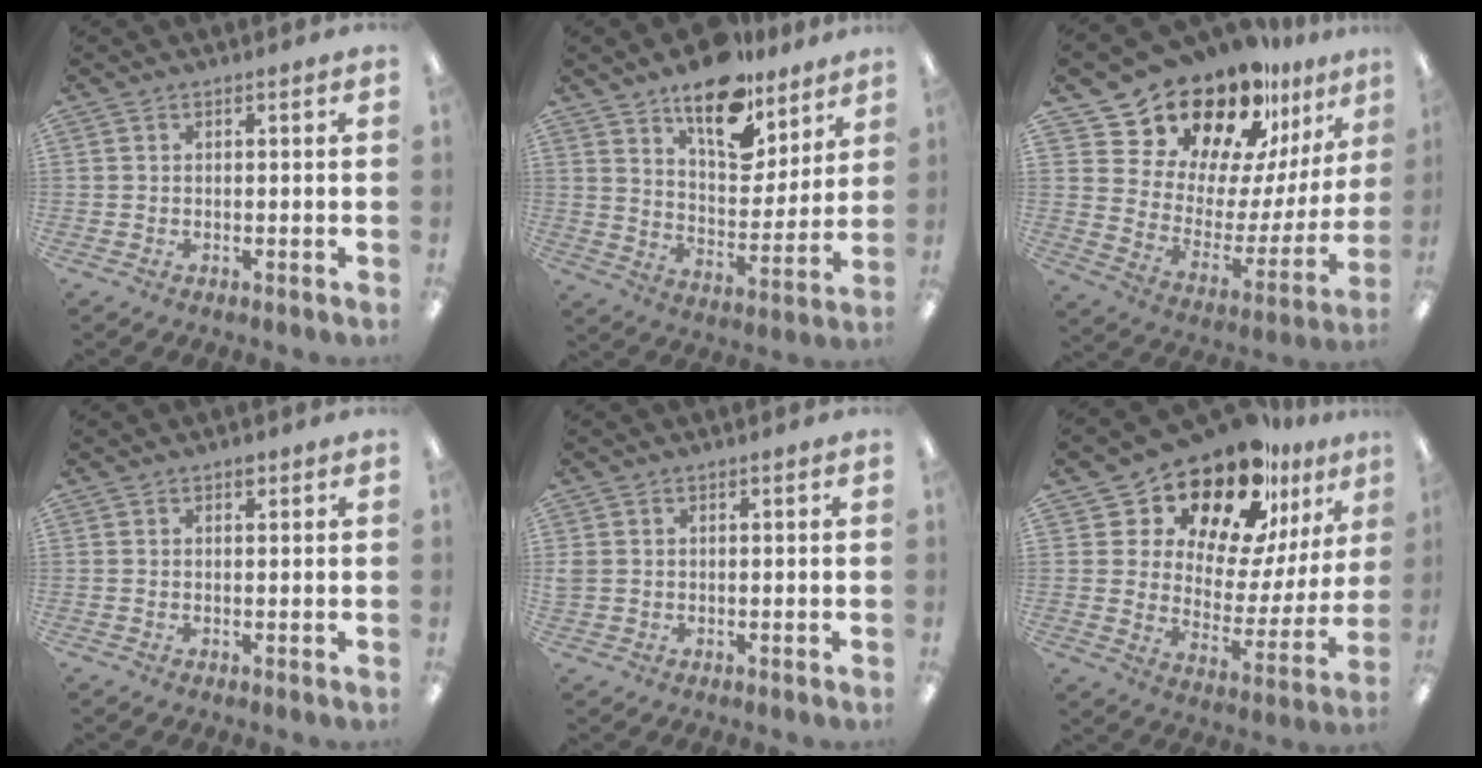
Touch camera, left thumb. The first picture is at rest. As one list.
[{"total": 15.7, "force": [11.9, 7.0, 7.5], "torque": [-0.114, -0.077, 0.209]}, {"total": 21.1, "force": [18.9, 7.3, 6.0], "torque": [-0.116, -0.156, 0.337]}, {"total": 1.3, "force": [0.9, 0.7, 0.6], "torque": [-0.005, -0.001, 0.014]}, {"total": 1.4, "force": [0.4, 1.3, 0.3], "torque": [-0.008, 0.003, 0.006]}, {"total": 20.7, "force": [17.0, 7.9, 8.6], "torque": [-0.144, -0.132, 0.291]}]